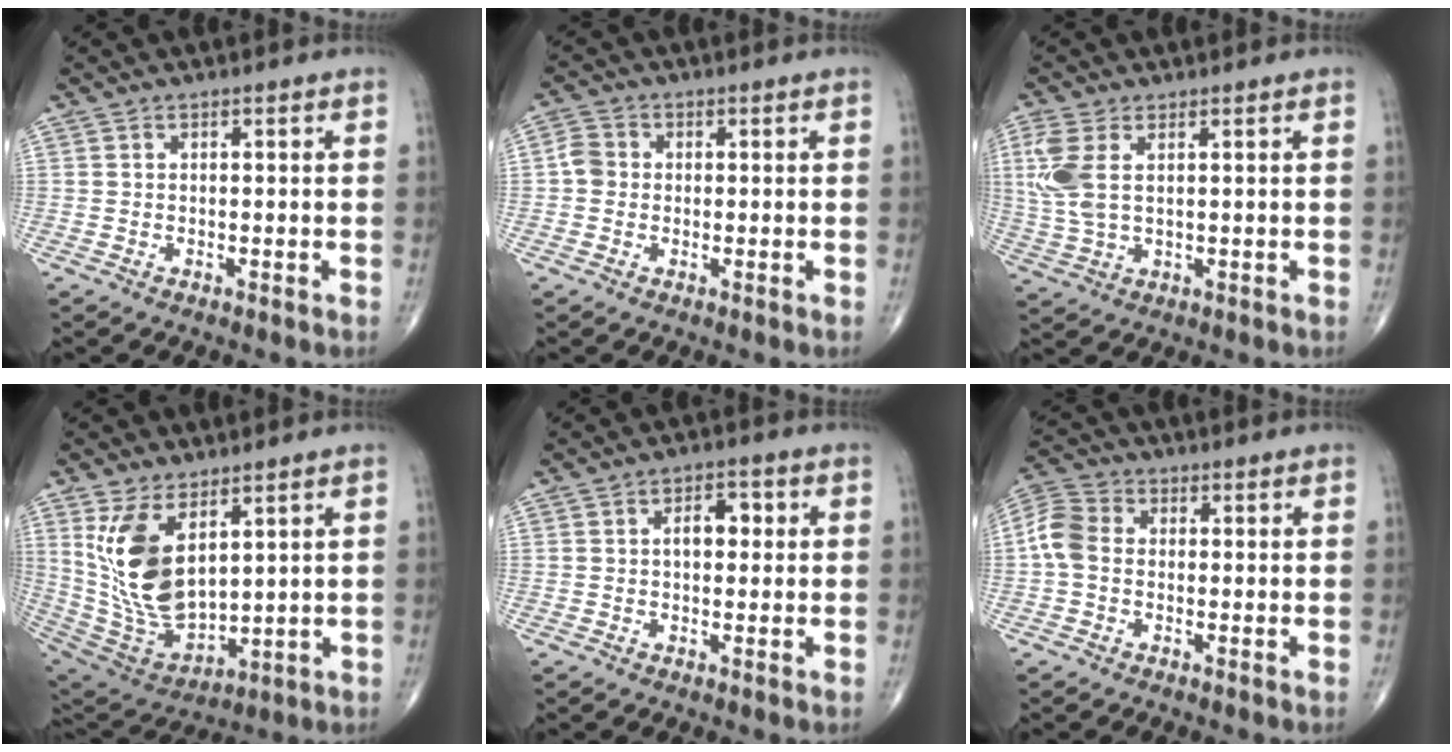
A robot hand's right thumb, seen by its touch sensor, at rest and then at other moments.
{"total": 3.2, "force": [-0.4, 2.9, 1.4], "torque": [-0.012, 0.006, -0.014]}
{"total": 7.1, "force": [1.7, 3.8, 5.8], "torque": [-0.154, 0.004, 0.042]}
{"total": 15.9, "force": [5.4, 8.4, 12.4], "torque": [-0.223, -0.027, 0.129]}
{"total": 4.5, "force": [0.6, 2.8, 3.5], "torque": [-0.035, 0.015, 0.006]}
{"total": 6.5, "force": [-0.5, 4.9, 4.3], "torque": [-0.085, 0.017, -0.025]}